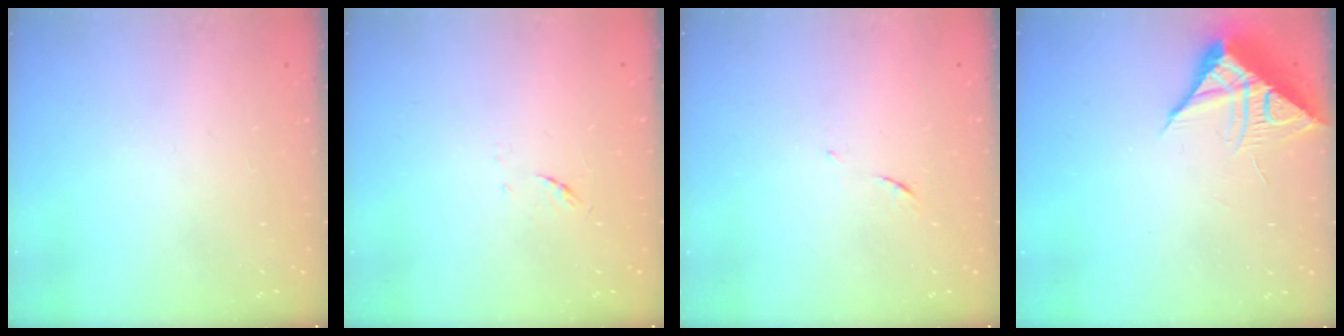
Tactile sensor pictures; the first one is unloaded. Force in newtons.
{"total": 4.8, "press": 4.7, "slide": 1.0}
{"total": 5.1, "press": 5.1, "slide": 0.4}
{"total": 9.7, "press": 9.7, "slide": 0.5}